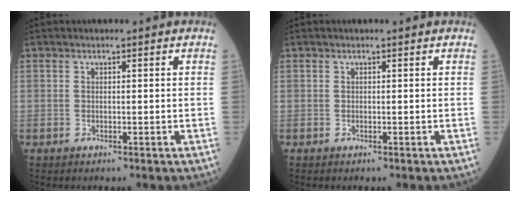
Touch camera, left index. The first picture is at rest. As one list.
[{"total": 0.0}]